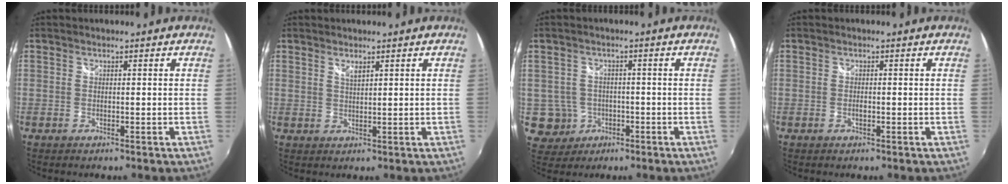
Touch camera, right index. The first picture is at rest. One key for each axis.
{"total": 1.7, "fx": 1.2, "fy": 0.5, "fz": 1.1, "tx": -0.018, "ty": -0.001, "tz": 0.021}
{"total": 6.5, "fx": -1.6, "fy": 6.2, "fz": 1.0, "tx": -0.041, "ty": 0.011, "tz": -0.013}
{"total": 0.8, "fx": -0.3, "fy": 0.3, "fz": 0.7, "tx": -0.013, "ty": -0.001, "tz": -0.007}